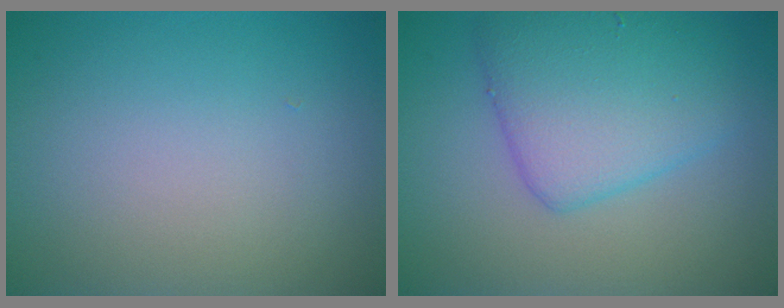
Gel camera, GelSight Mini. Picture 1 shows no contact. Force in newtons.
{"total": 5.9, "press": 5.9, "slide": 0.3}